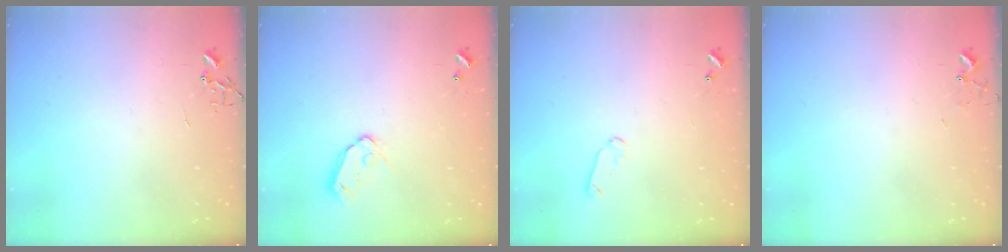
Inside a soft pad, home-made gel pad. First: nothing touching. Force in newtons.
{"total": 7.1, "press": 7.1, "slide": 0.8}
{"total": 5.2, "press": 5.1, "slide": 1.0}
{"total": 5.4, "press": 5.4, "slide": 0.7}